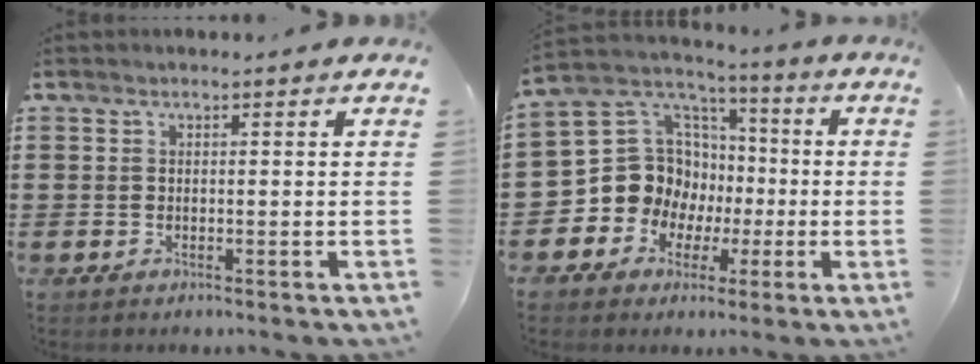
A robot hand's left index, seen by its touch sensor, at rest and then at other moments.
{"total": 12.5, "force": [-0.9, 11.6, 4.5], "torque": [-0.136, -0.013, -0.007]}